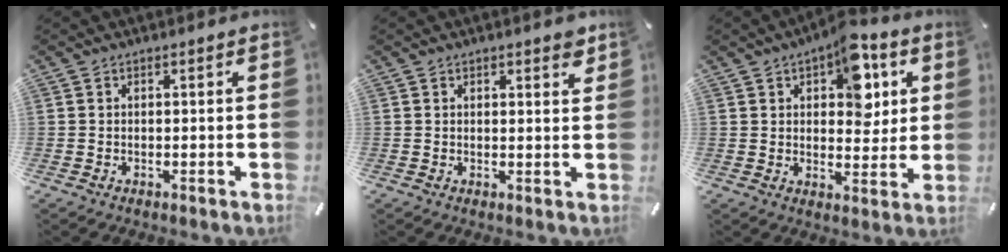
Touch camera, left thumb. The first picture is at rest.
{"total": 2.0, "force": [1.5, 0.9, 0.9], "torque": [-0.004, -0.005, 0.024]}
{"total": 10.6, "force": [5.0, 6.2, 7.1], "torque": [-0.078, -0.021, 0.080]}